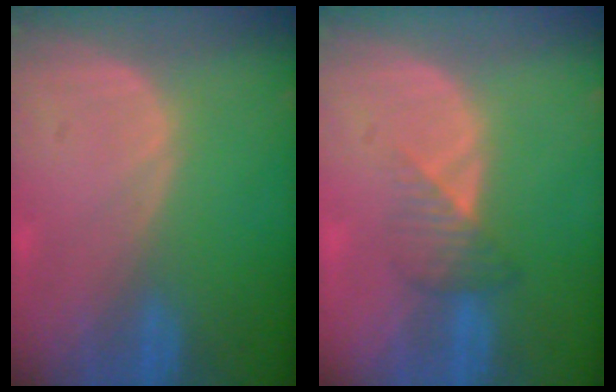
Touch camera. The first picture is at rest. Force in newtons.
{"total": 3.3, "press": 3.1, "slide": 1.1}